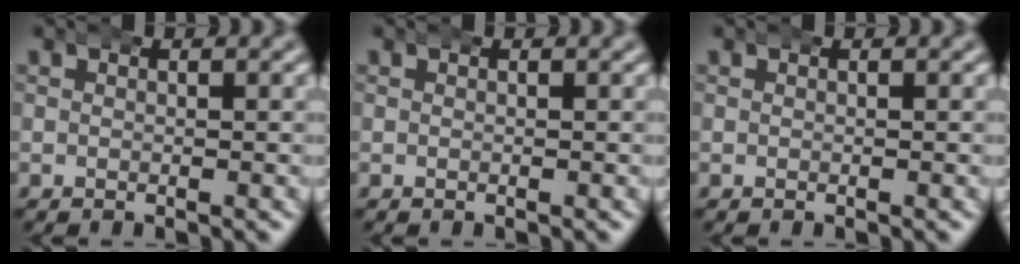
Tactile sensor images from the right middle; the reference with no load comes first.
{"total": 0.0}
{"total": 0.0}